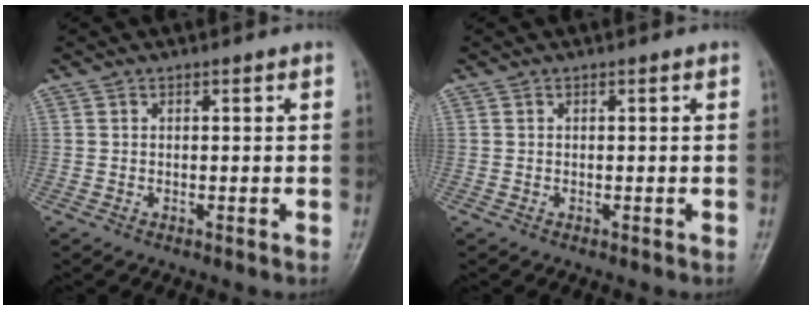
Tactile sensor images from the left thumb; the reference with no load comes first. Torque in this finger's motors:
{"motor_torque": [0.02, 0.02, 0.05, -0.05, 0.00]}